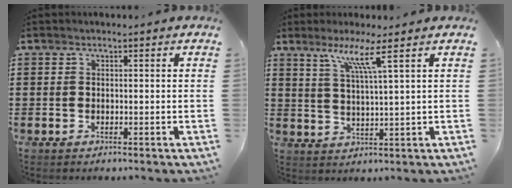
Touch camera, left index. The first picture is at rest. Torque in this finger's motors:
{"motor_torque": [0.46, -0.49, 0.09, 0.08]}